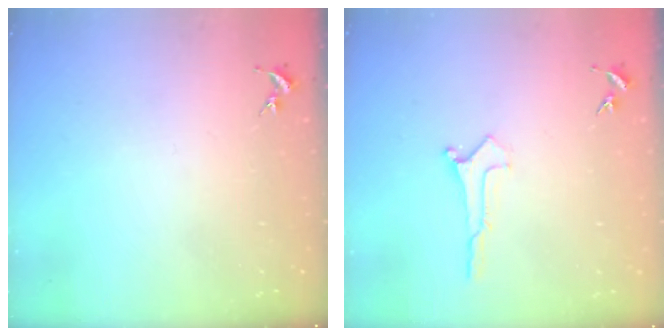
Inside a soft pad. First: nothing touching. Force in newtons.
{"total": 0.0}